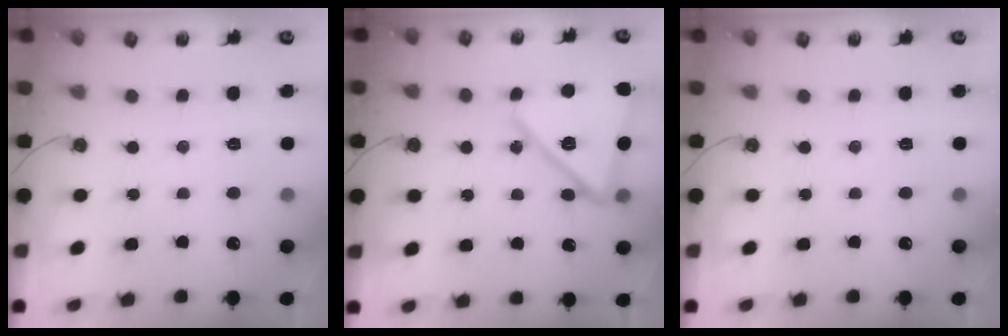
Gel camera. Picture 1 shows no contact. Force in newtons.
{"total": 16.5, "press": 16.5, "slide": 1.2}
{"total": 0.0}